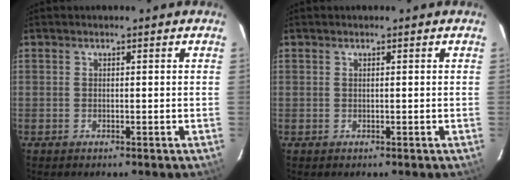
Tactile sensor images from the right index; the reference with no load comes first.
{"total": 0.0}